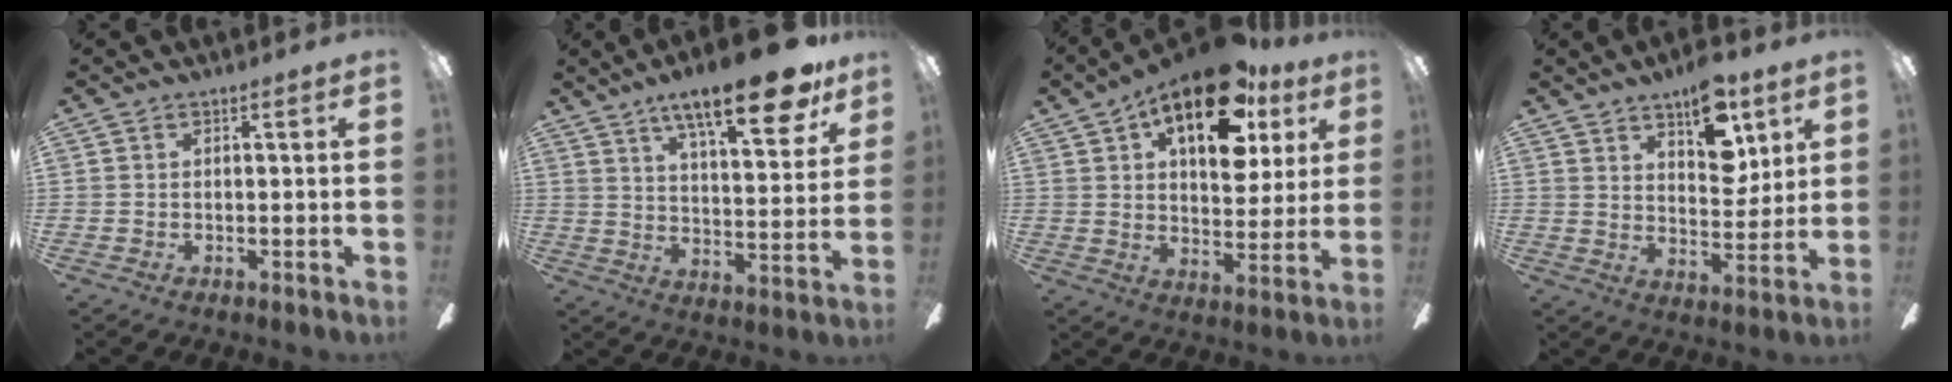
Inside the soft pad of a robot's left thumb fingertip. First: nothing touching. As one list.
[{"total": 19.7, "force": [13.3, 5.8, 13.3], "torque": [-0.204, -0.073, 0.213]}, {"total": 20.7, "force": [11.0, 10.0, 14.4], "torque": [-0.211, -0.038, 0.181]}, {"total": 13.2, "force": [8.1, 6.0, 8.6], "torque": [-0.118, -0.034, 0.138]}]